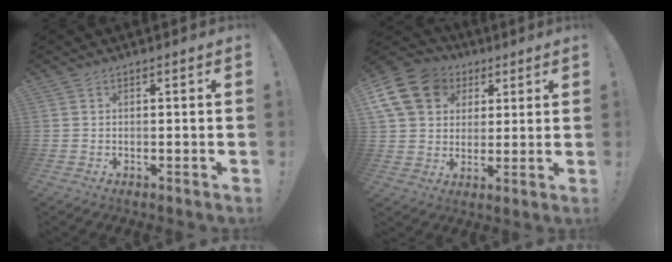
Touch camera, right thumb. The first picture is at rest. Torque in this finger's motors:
{"motor_torque": [0.44, 0.77, 1.40, 0.45, 0.10]}